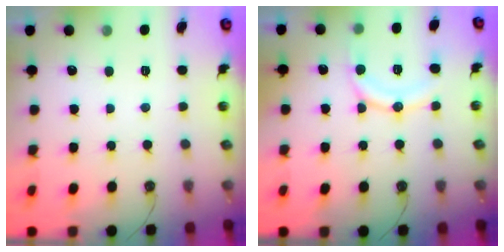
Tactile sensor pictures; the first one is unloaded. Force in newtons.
{"total": 12.2, "press": 12.2, "slide": 1.2}